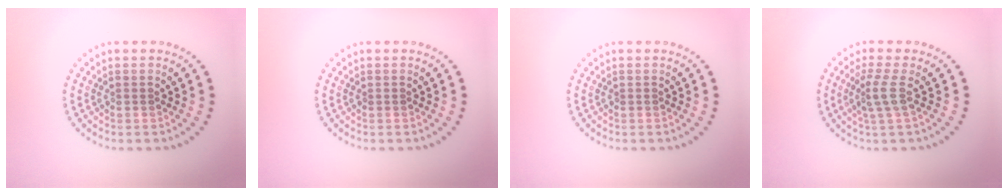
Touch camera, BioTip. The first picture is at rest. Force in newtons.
{"total": 0.0}
{"total": 0.0}
{"total": 2.4, "press": 1.7, "slide": 1.7}